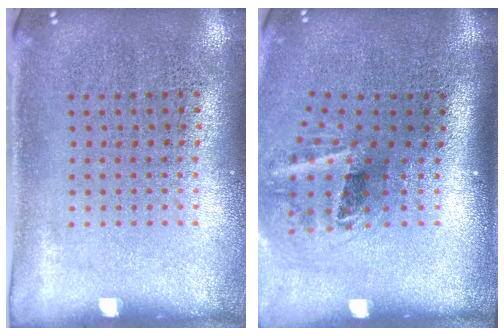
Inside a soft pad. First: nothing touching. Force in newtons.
{"total": 2.2, "press": 1.3, "slide": 1.7}